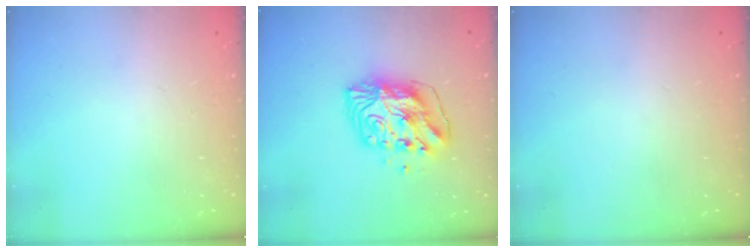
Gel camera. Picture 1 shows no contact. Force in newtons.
{"total": 11.2, "press": 11.2, "slide": 1.1}
{"total": 0.0}